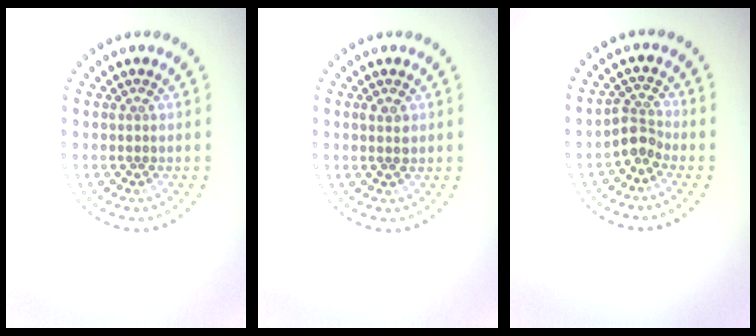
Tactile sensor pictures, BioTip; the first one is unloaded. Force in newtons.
{"total": 1.4, "press": 1.4, "slide": 0.2}
{"total": 2.3, "press": 1.8, "slide": 1.5}